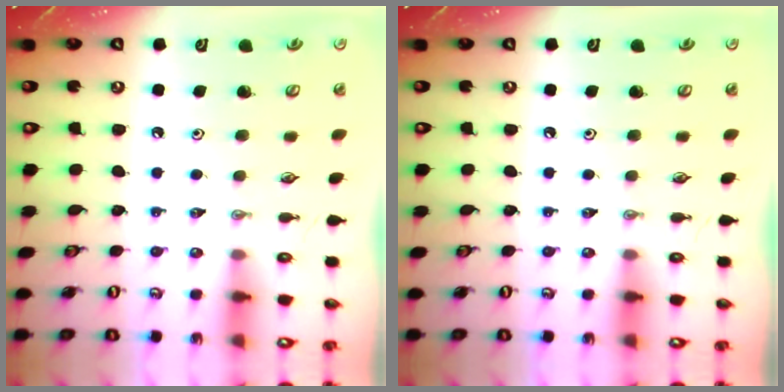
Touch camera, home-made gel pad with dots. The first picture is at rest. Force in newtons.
{"total": 0.0}